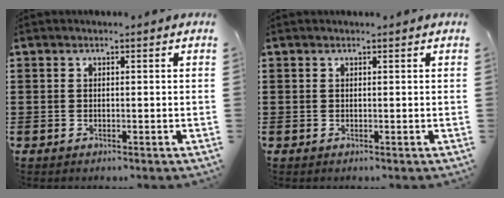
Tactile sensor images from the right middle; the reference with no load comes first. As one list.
[{"total": 0.0}]